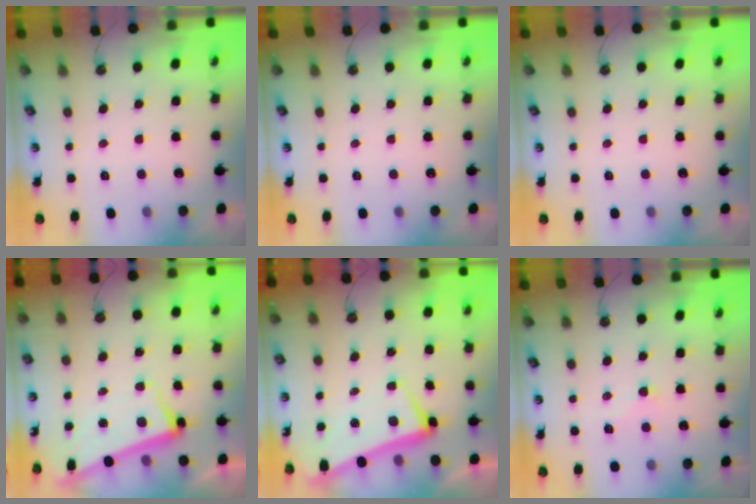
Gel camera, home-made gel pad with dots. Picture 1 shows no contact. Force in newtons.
{"total": 0.0}
{"total": 0.0}
{"total": 2.7, "press": 2.5, "slide": 1.0}
{"total": 2.0, "press": 1.9, "slide": 0.7}
{"total": 0.8, "press": 0.5, "slide": 0.6}